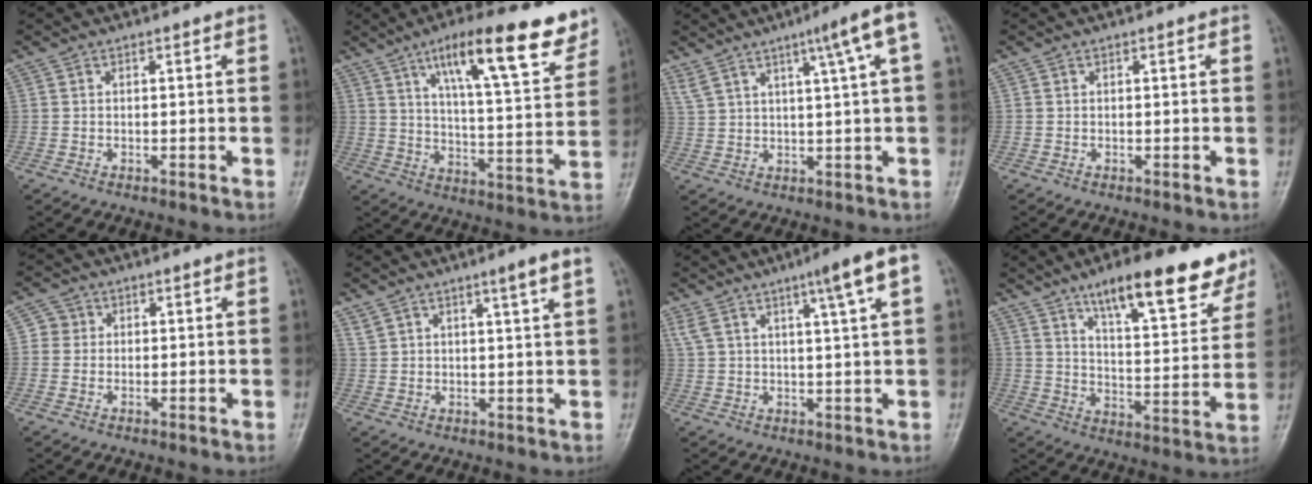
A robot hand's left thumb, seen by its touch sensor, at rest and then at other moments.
{"total": 18.5, "force": [11.5, 4.5, 13.9], "torque": [-0.176, -0.046, 0.178]}
{"total": 9.5, "force": [4.4, 0.2, 8.4], "torque": [-0.136, 0.000, 0.070]}
{"total": 0.0}
{"total": 2.4, "force": [0.5, 2.3, 0.3], "torque": [0.012, 0.003, 0.000]}
{"total": 5.3, "force": [3.7, -0.2, 3.8], "torque": [-0.060, -0.021, 0.065]}
{"total": 9.8, "force": [4.9, 0.4, 8.4], "torque": [-0.137, -0.003, 0.078]}
{"total": 18.6, "force": [12.7, 5.3, 12.5], "torque": [-0.138, -0.056, 0.193]}